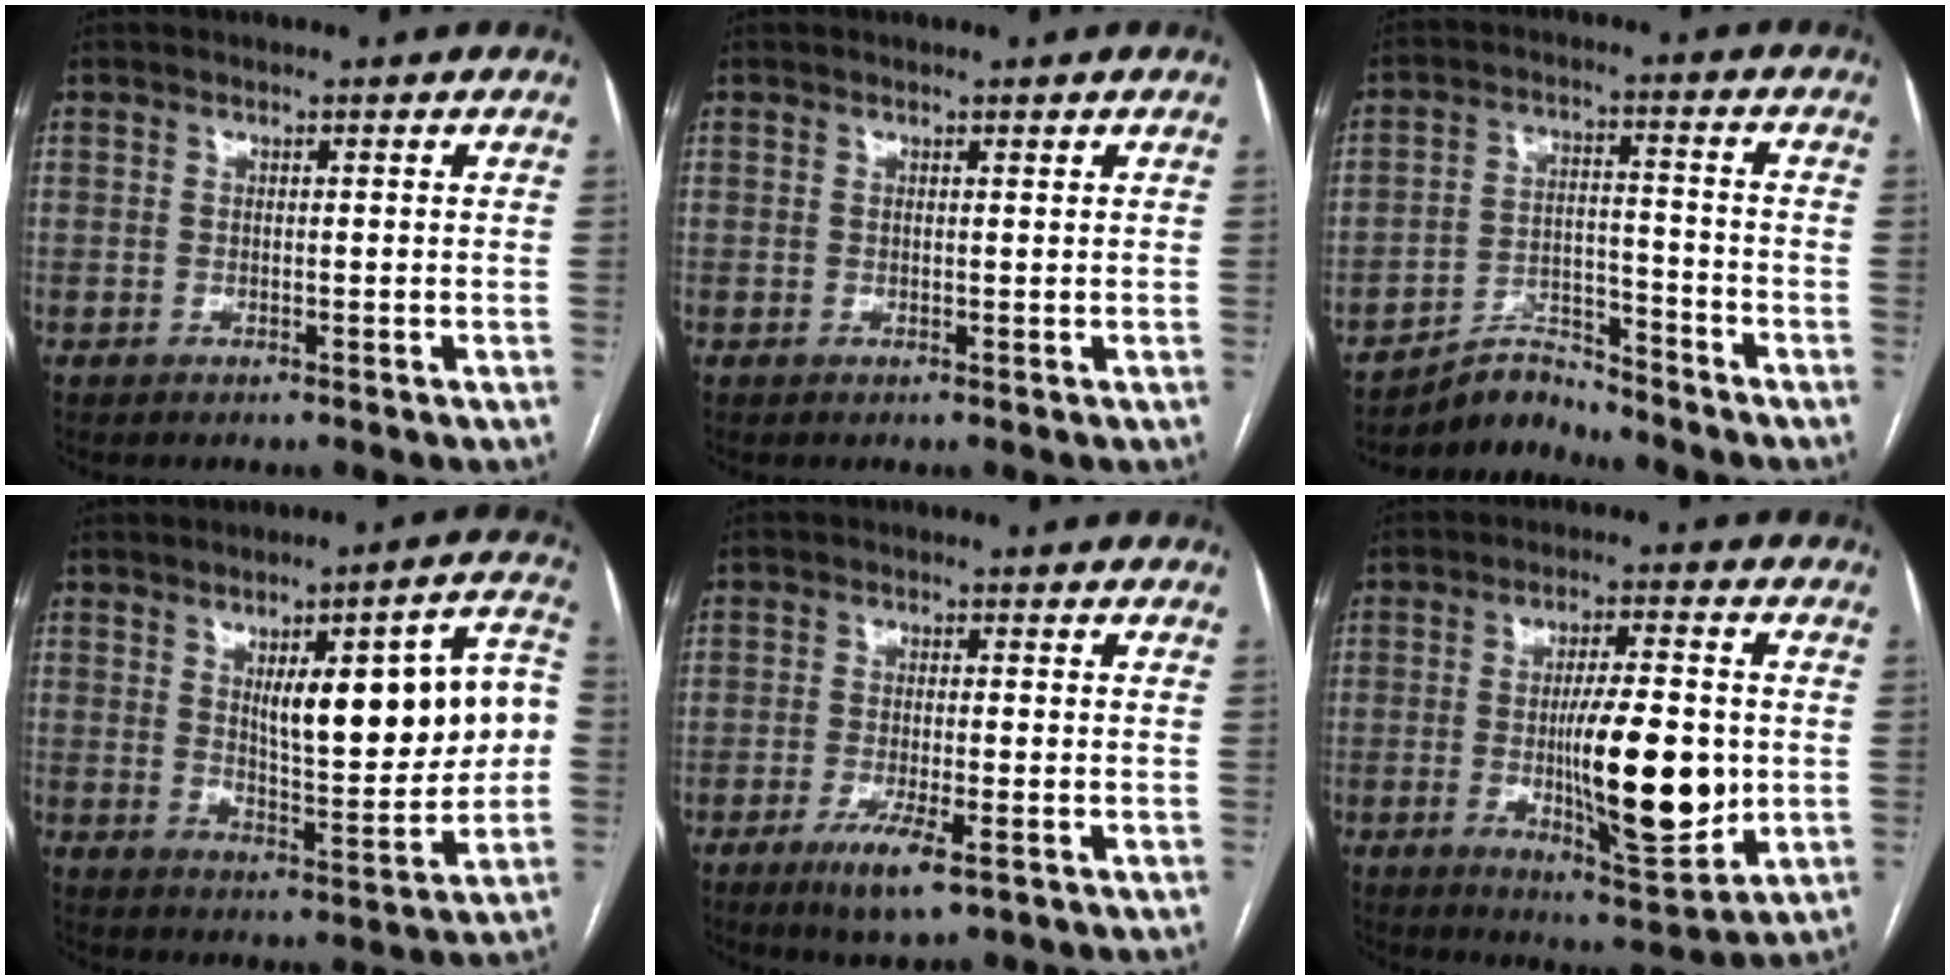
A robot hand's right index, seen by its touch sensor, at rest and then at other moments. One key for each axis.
{"total": 0.6, "fx": 0.5, "fy": 0.1, "fz": 0.4, "tx": -0.008, "ty": 0.000, "tz": 0.006}
{"total": 6.3, "fx": -6.2, "fy": 1.1, "fz": -0.8, "tx": 0.019, "ty": 0.022, "tz": -0.106}
{"total": 17.0, "fx": 2.7, "fy": 4.2, "fz": 16.2, "tx": -0.219, "ty": 0.028, "tz": 0.046}
{"total": 6.2, "fx": -3.5, "fy": 1.1, "fz": 5.0, "tx": -0.094, "ty": -0.013, "tz": -0.055}
{"total": 14.7, "fx": -1.6, "fy": 3.4, "fz": 14.2, "tx": -0.228, "ty": -0.010, "tz": -0.018}